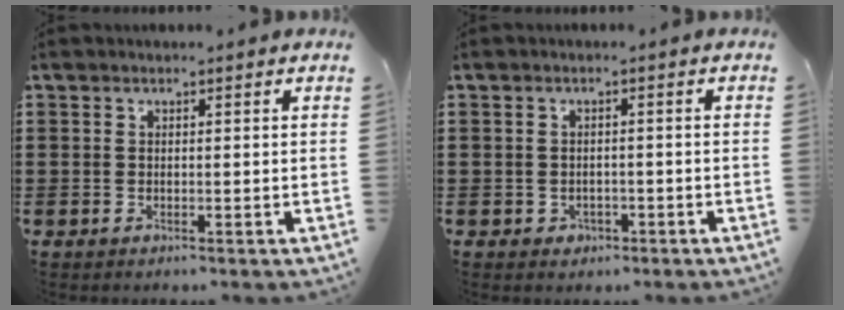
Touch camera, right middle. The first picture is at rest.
{"total": 1.2, "force": [-0.8, 0.9, 0.2], "torque": [-0.010, 0.000, -0.018]}